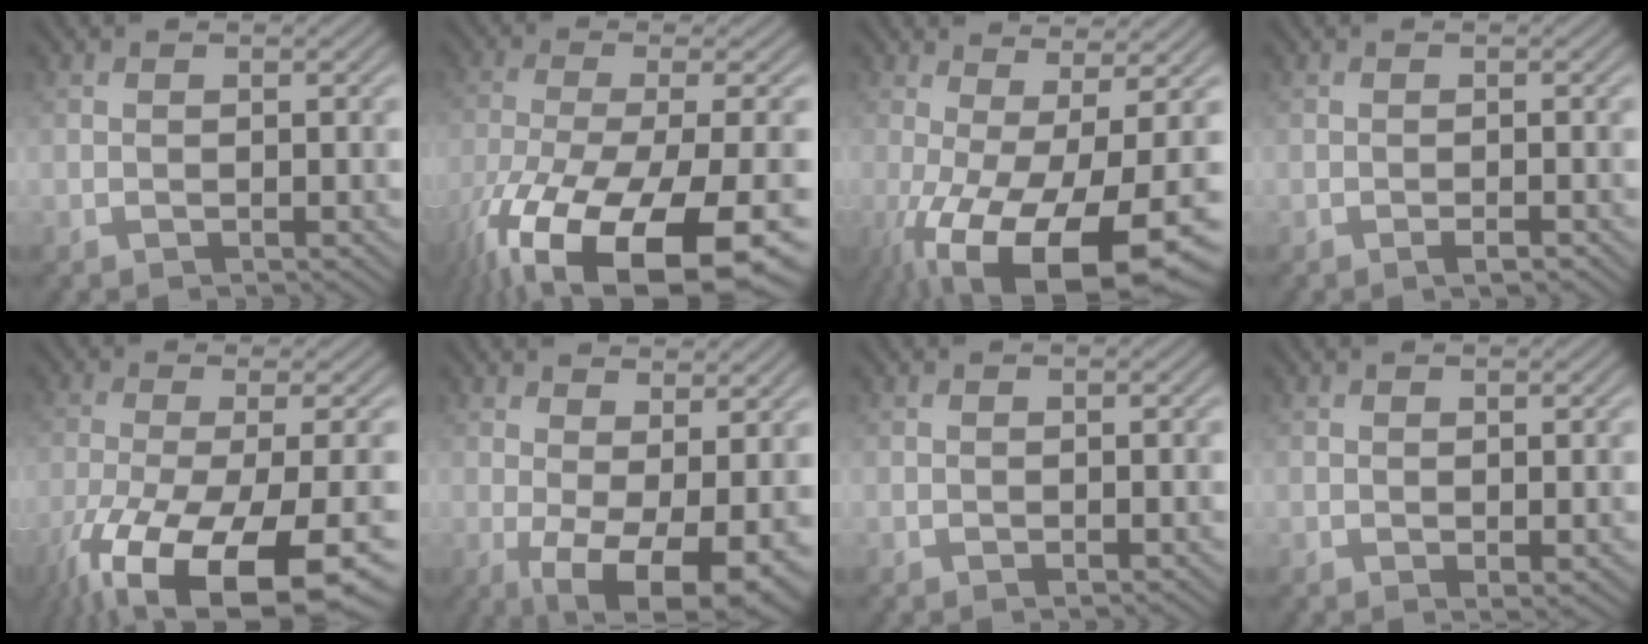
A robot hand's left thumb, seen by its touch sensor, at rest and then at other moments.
{"total": 18.4, "force": [-10.4, 5.7, 14.1], "torque": [-0.294, -0.057, -0.152]}
{"total": 15.0, "force": [-6.2, 4.8, 12.9], "torque": [-0.242, -0.028, -0.092]}
{"total": 1.1, "force": [-0.7, 0.2, 0.8], "torque": [-0.014, 0.000, -0.011]}
{"total": 16.5, "force": [-9.0, 5.0, 13.0], "torque": [-0.261, -0.048, -0.129]}
{"total": 9.0, "force": [-0.7, 4.0, 8.1], "torque": [-0.126, -0.015, -0.004]}
{"total": 0.0}
{"total": 0.9, "force": [0.2, 0.4, 0.8], "torque": [-0.011, -0.004, 0.006]}